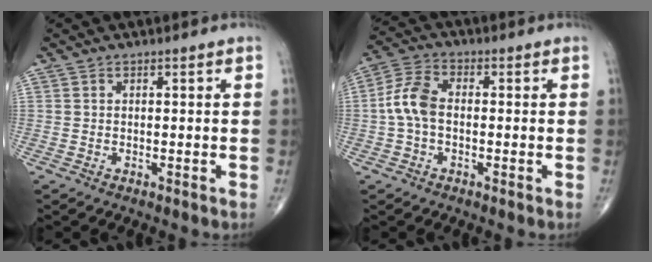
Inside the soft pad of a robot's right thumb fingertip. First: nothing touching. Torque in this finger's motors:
{"motor_torque": [-0.30, 0.97, 0.76, 0.00, 0.04]}